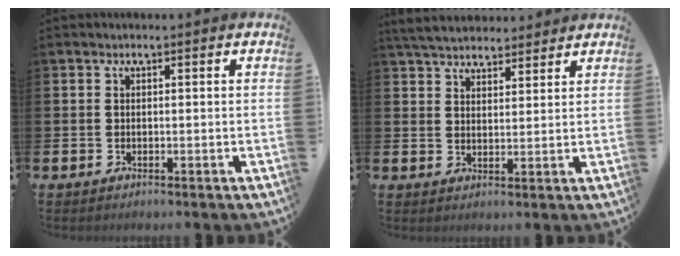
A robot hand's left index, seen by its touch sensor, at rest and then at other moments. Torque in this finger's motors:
{"motor_torque": [1.07, -1.07, 0.19, 0.17]}